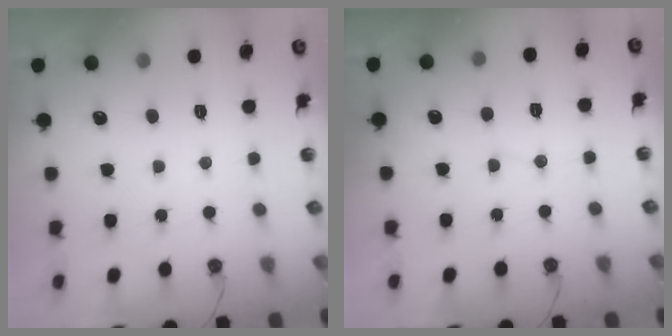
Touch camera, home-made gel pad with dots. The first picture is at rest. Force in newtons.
{"total": 3.4, "press": 3.4, "slide": 0.4}